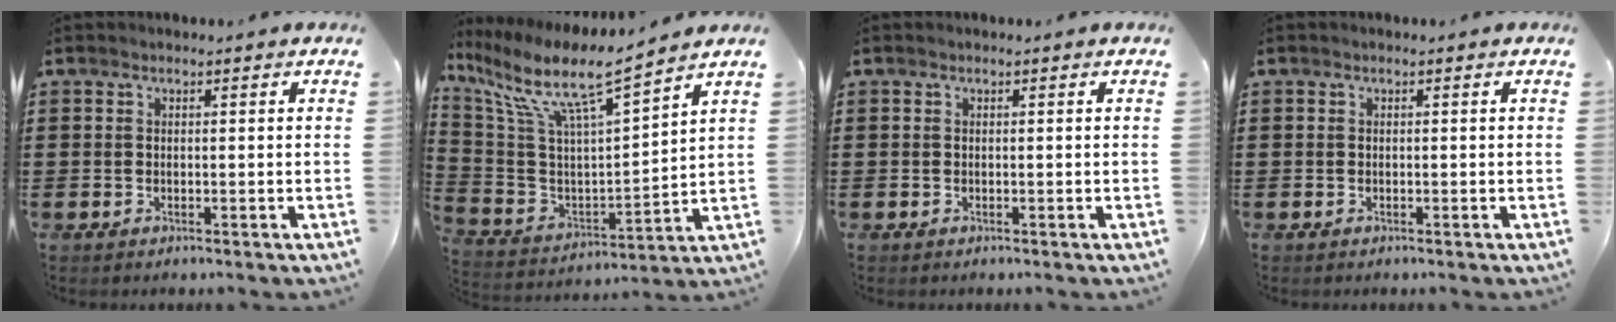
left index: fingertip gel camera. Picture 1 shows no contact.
{"total": 10.3, "force": [7.4, 1.1, 7.1], "torque": [-0.163, -0.051, 0.117]}
{"total": 0.0}
{"total": 0.0}